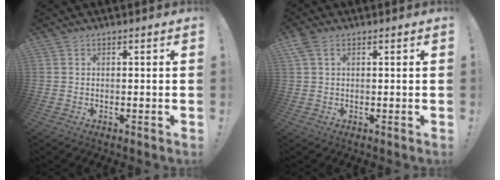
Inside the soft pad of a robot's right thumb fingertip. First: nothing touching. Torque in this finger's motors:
{"motor_torque": [0.19, 0.17, 0.40, -0.01, 0.00]}